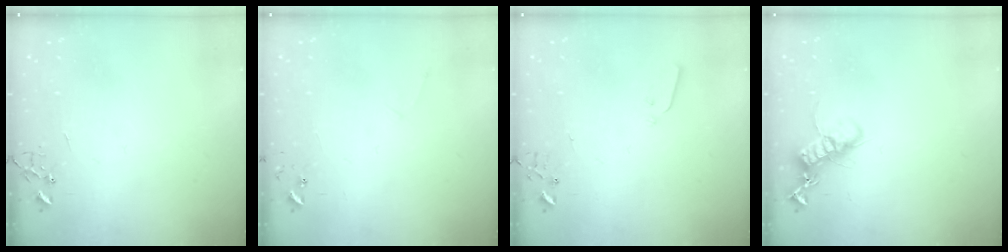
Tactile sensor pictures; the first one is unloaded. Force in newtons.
{"total": 4.8, "press": 4.8, "slide": 0.5}
{"total": 3.0, "press": 2.9, "slide": 0.3}
{"total": 12.9, "press": 12.9, "slide": 0.3}